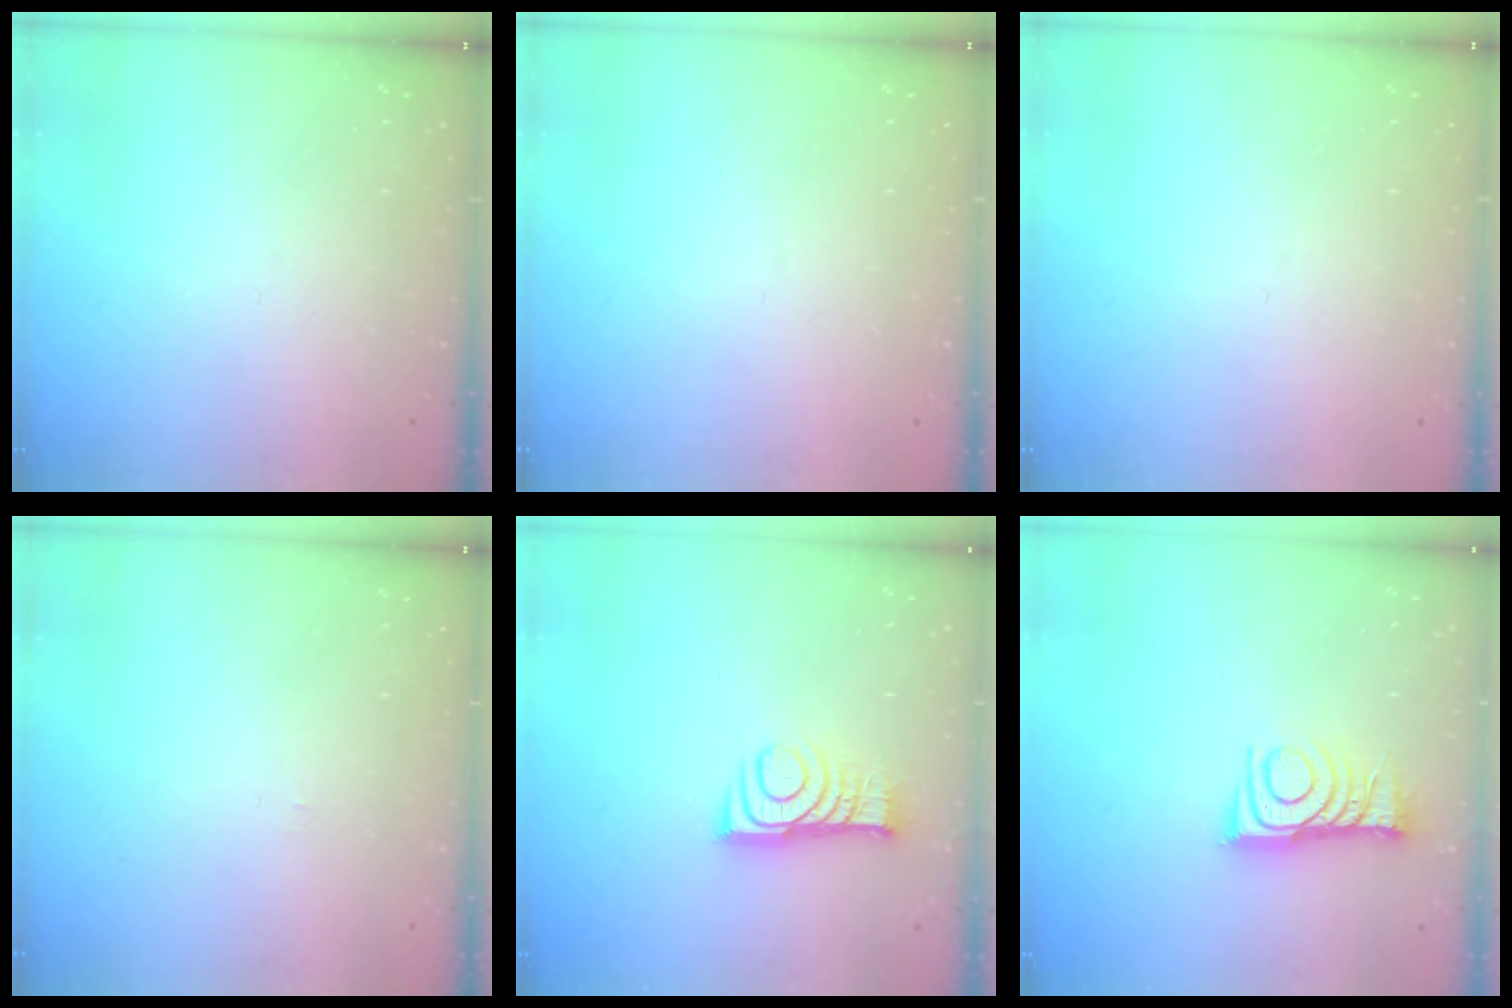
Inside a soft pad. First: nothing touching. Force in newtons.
{"total": 0.0}
{"total": 0.0}
{"total": 3.5, "press": 3.5, "slide": 0.4}
{"total": 9.3, "press": 9.3, "slide": 0.2}
{"total": 10.6, "press": 10.6, "slide": 0.4}